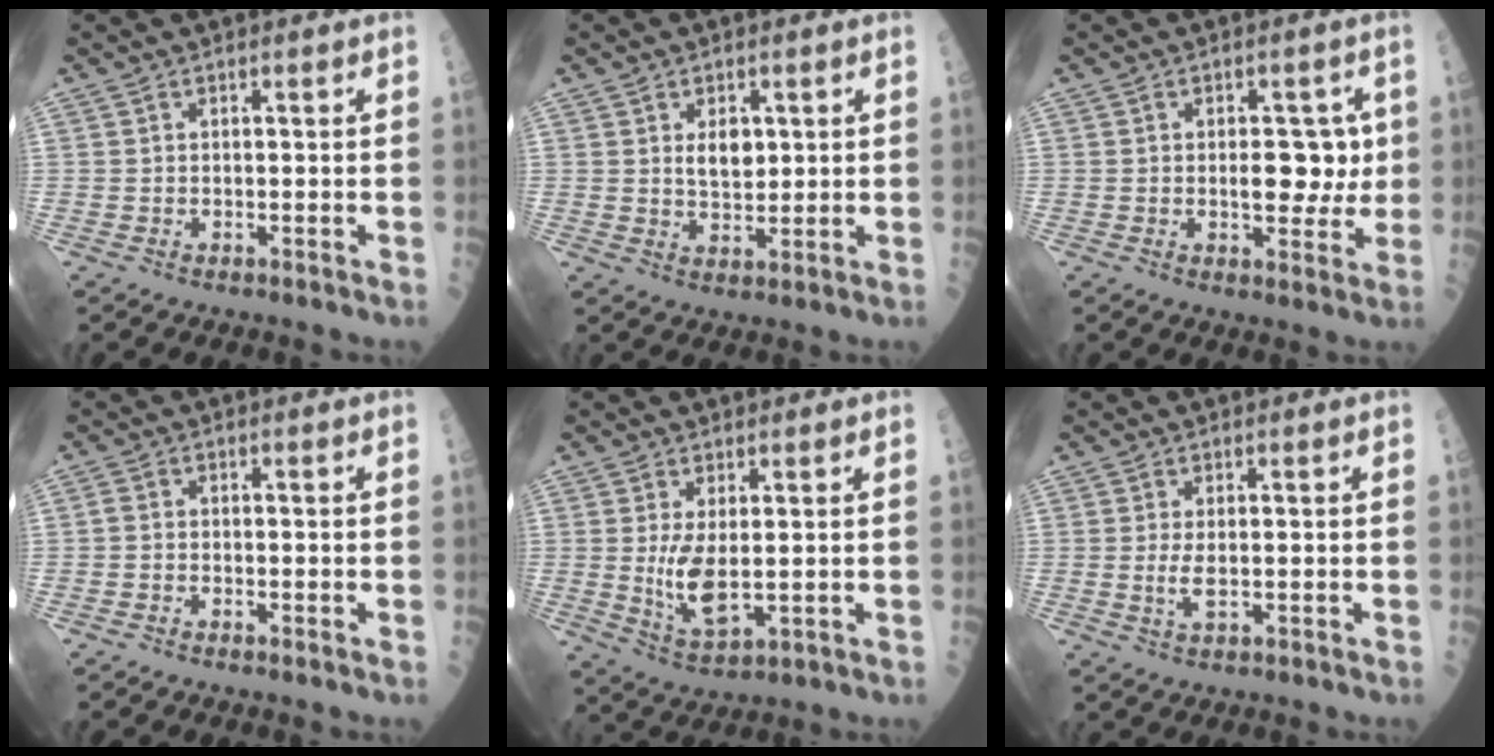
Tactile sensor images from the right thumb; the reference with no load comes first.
{"total": 4.7, "force": [1.2, 2.9, 3.5], "torque": [-0.041, -0.010, 0.024]}
{"total": 7.4, "force": [0.5, 4.2, 6.1], "torque": [-0.046, 0.000, 0.009]}
{"total": 1.3, "force": [-0.7, 0.6, 0.9], "torque": [-0.020, 0.004, -0.021]}
{"total": 7.3, "force": [0.3, 3.0, 6.6], "torque": [-0.130, -0.020, 0.019]}
{"total": 2.8, "force": [-0.2, 1.0, 2.6], "torque": [-0.057, -0.005, -0.002]}